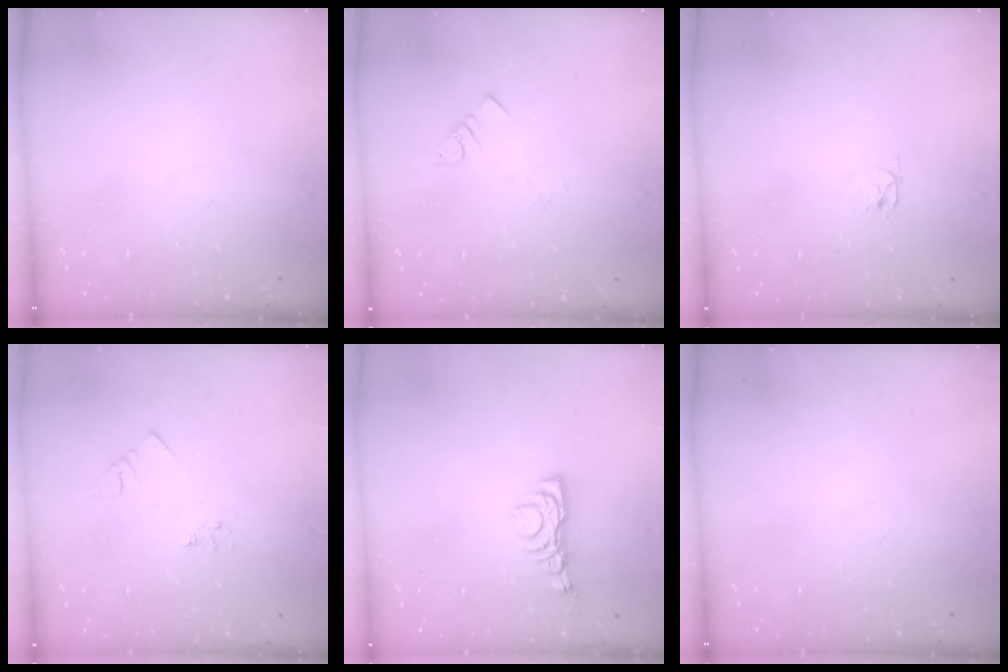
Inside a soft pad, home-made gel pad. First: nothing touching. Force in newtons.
{"total": 1.8, "press": 1.8, "slide": 0.3}
{"total": 2.4, "press": 2.4, "slide": 0.3}
{"total": 4.0, "press": 4.0, "slide": 0.5}
{"total": 5.4, "press": 5.3, "slide": 0.8}
{"total": 0.0}